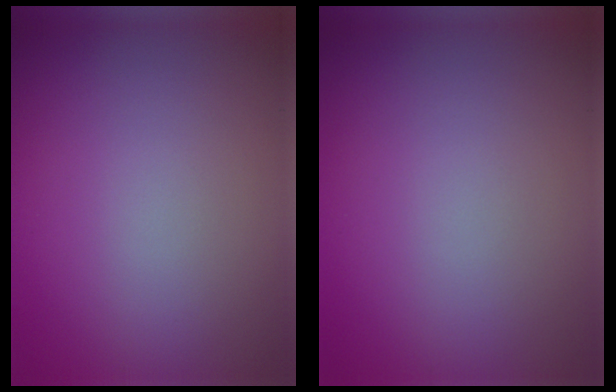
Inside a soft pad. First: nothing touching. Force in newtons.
{"total": 0.0}